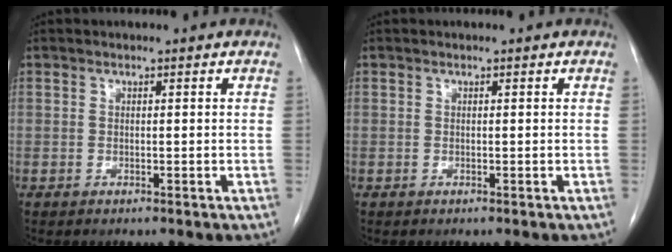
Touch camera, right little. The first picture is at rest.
{"total": 0.0}